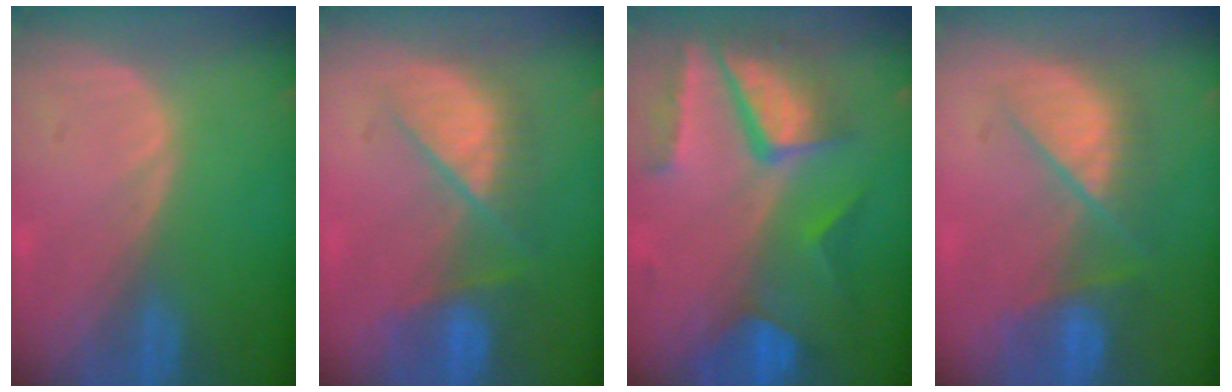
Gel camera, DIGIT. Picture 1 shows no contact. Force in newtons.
{"total": 7.3, "press": 7.2, "slide": 0.7}
{"total": 10.4, "press": 8.8, "slide": 5.5}
{"total": 7.3, "press": 7.2, "slide": 0.7}